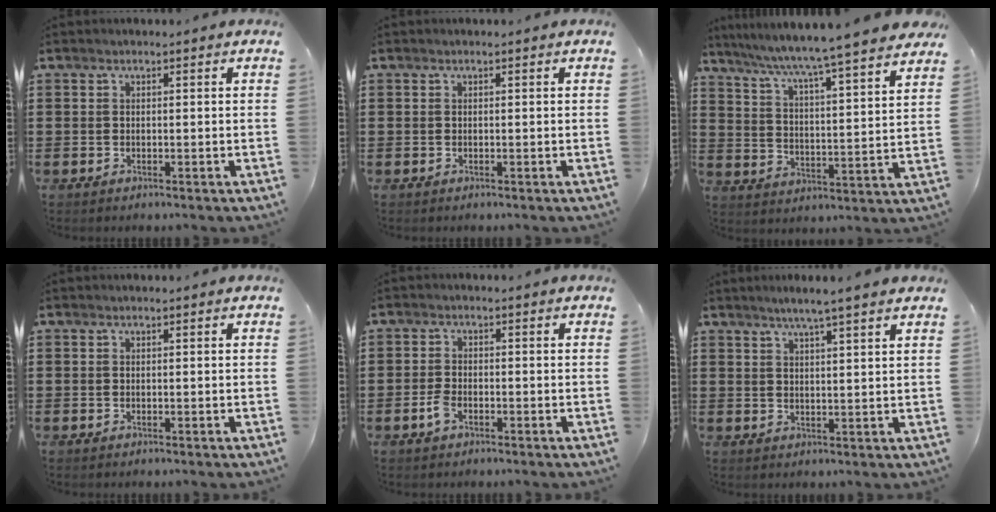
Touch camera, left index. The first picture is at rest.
{"total": 0.0}
{"total": 6.0, "force": [5.2, -1.3, 2.5], "torque": [-0.072, -0.052, 0.079]}
{"total": 0.0}
{"total": 2.5, "force": [-1.1, 1.1, 1.9], "torque": [-0.058, -0.005, -0.027]}
{"total": 3.8, "force": [3.1, -0.7, 2.1], "torque": [-0.049, -0.008, 0.052]}